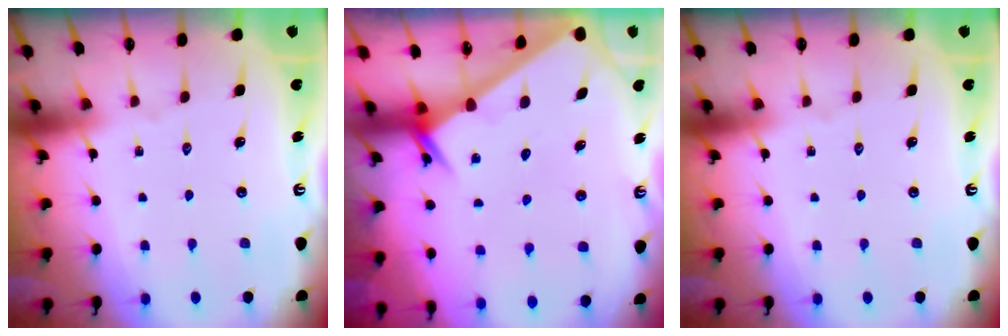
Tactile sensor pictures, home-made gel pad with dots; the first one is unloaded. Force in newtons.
{"total": 2.5, "press": 2.5, "slide": 0.1}
{"total": 0.0}